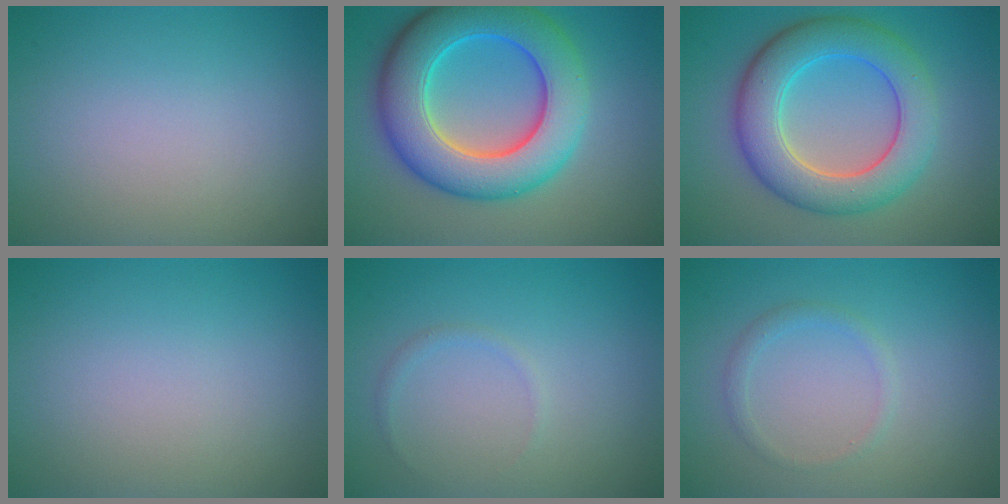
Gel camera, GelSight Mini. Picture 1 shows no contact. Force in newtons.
{"total": 10.4, "press": 10.4, "slide": 0.2}
{"total": 7.9, "press": 7.8, "slide": 0.6}
{"total": 0.0}
{"total": 0.7, "press": 0.7, "slide": 0.1}
{"total": 1.2, "press": 1.1, "slide": 0.1}